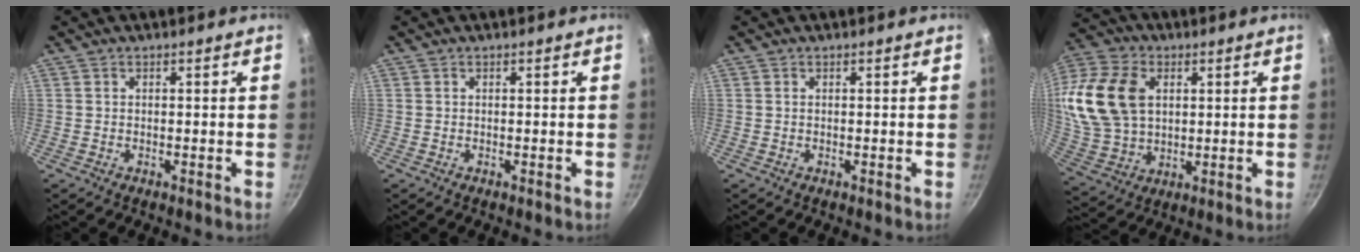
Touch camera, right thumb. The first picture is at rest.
{"total": 0.0}
{"total": 0.0}
{"total": 21.4, "force": [4.6, 15.0, 14.5], "torque": [-0.307, 0.007, 0.093]}